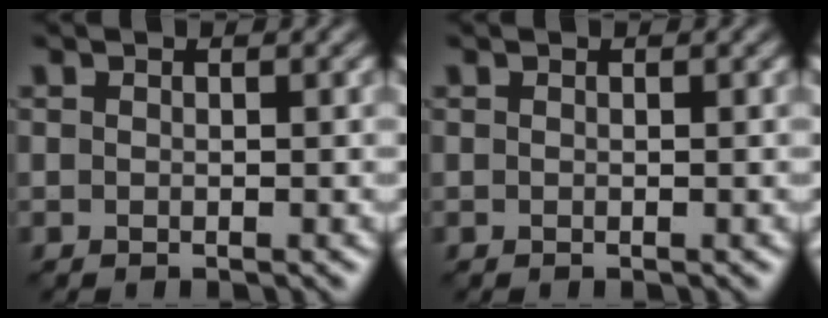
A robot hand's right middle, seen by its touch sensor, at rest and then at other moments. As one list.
[{"total": 0.0}]